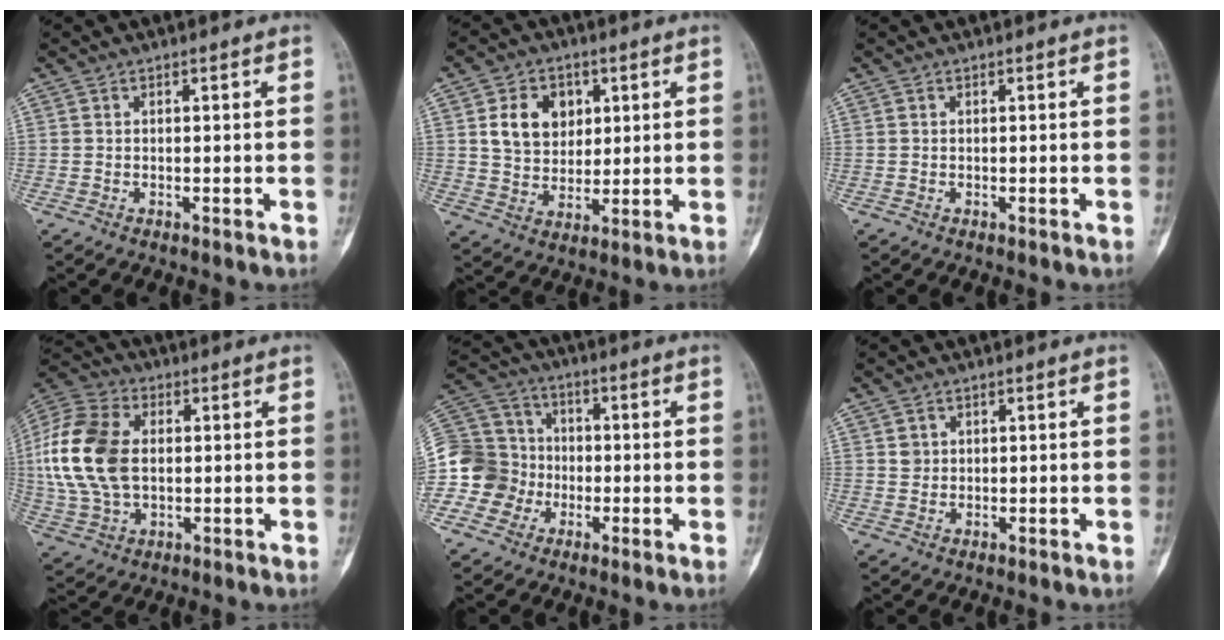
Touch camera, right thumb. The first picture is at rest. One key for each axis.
{"total": 9.7, "fx": 3.0, "fy": 7.6, "fz": 5.4, "tx": -0.054, "ty": -0.010, "tz": 0.058}
{"total": 0.0}
{"total": 17.6, "fx": 1.4, "fy": 11.5, "fz": 13.3, "tx": -0.277, "ty": 0.011, "tz": 0.028}
{"total": 15.3, "fx": -4.0, "fy": 14.2, "fz": 4.1, "tx": -0.074, "ty": 0.071, "tz": -0.070}
{"total": 1.8, "fx": 0.7, "fy": 1.5, "fz": 0.5, "tx": 0.003, "ty": -0.003, "tz": 0.013}